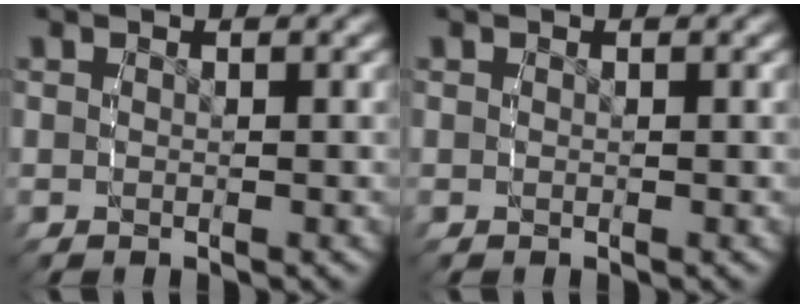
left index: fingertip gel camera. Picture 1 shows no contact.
{"total": 0.0}